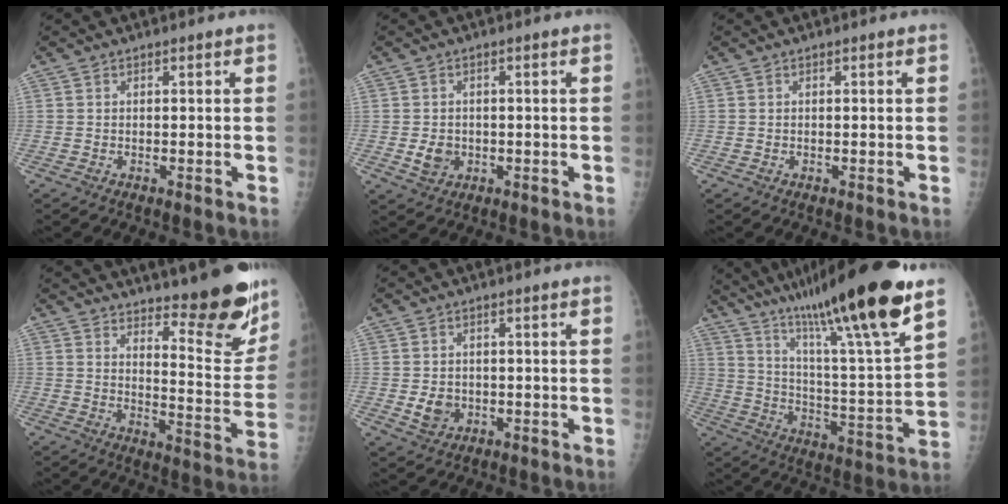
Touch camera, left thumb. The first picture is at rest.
{"total": 3.6, "force": [-0.6, 3.0, 1.9], "torque": [-0.023, 0.002, -0.005]}
{"total": 0.0}
{"total": 16.2, "force": [12.4, 3.9, 9.7], "torque": [-0.088, -0.114, 0.172]}
{"total": 4.0, "force": [-0.6, 3.3, 2.1], "torque": [-0.023, 0.002, -0.002]}
{"total": 27.3, "force": [18.2, 2.7, 20.1], "torque": [-0.313, -0.058, 0.301]}